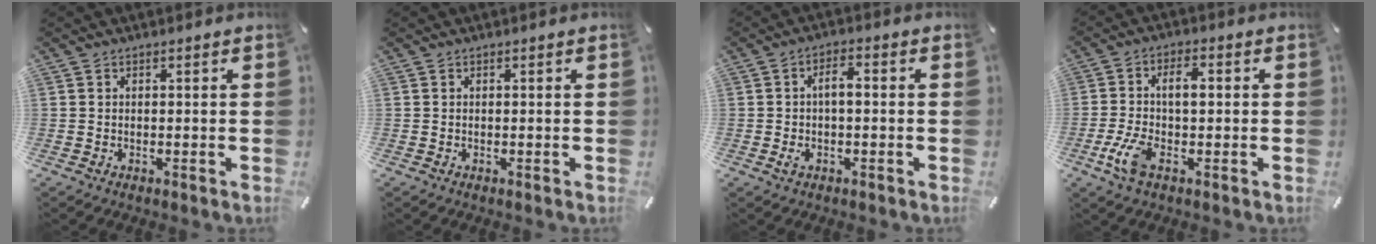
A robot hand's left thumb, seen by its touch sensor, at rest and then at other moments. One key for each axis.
{"total": 0.0}
{"total": 4.5, "fx": -0.5, "fy": 2.0, "fz": 4.0, "tx": -0.070, "ty": 0.006, "tz": -0.012}
{"total": 8.2, "fx": -0.8, "fy": 3.7, "fz": 7.2, "tx": -0.170, "ty": -0.001, "tz": -0.022}